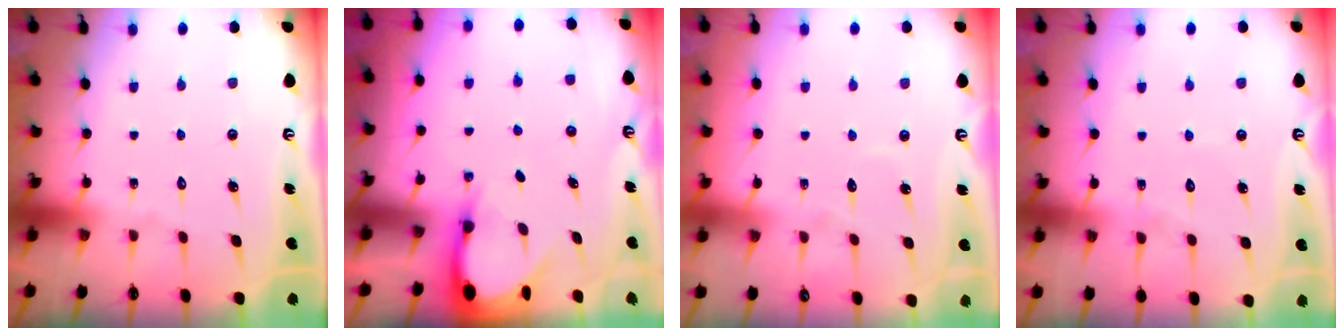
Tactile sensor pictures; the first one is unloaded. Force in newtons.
{"total": 3.6, "press": 3.6, "slide": 0.3}
{"total": 3.2, "press": 3.1, "slide": 0.3}
{"total": 4.7, "press": 4.7, "slide": 0.5}